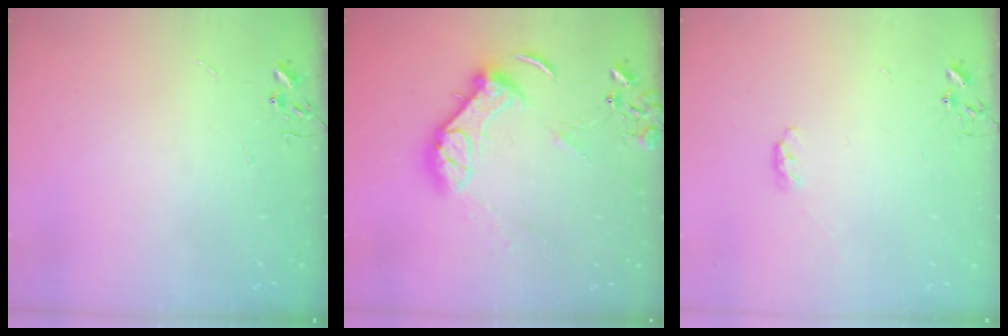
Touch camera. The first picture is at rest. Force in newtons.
{"total": 12.9, "press": 12.8, "slide": 1.7}
{"total": 3.9, "press": 3.9, "slide": 0.5}